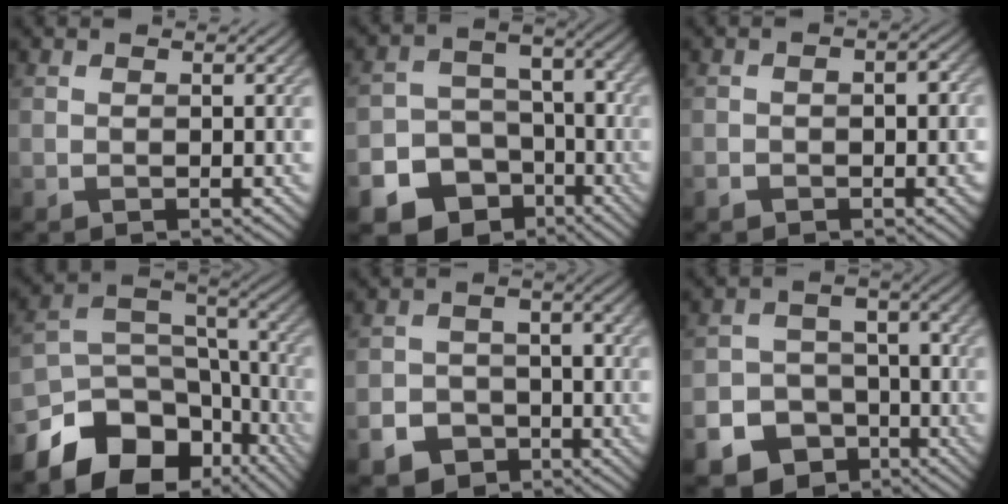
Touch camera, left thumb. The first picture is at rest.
{"total": 17.6, "force": [-9.7, 14.0, 4.2], "torque": [-0.122, -0.068, -0.146]}
{"total": 3.0, "force": [-1.2, 2.0, 1.9], "torque": [-0.027, -0.003, -0.018]}
{"total": 15.3, "force": [-8.7, 9.8, 7.8], "torque": [-0.197, -0.044, -0.135]}
{"total": 8.2, "force": [-4.6, 6.4, 2.1], "torque": [-0.042, -0.023, -0.083]}
{"total": 14.6, "force": [-8.5, 11.5, 3.2], "torque": [-0.096, -0.053, -0.130]}